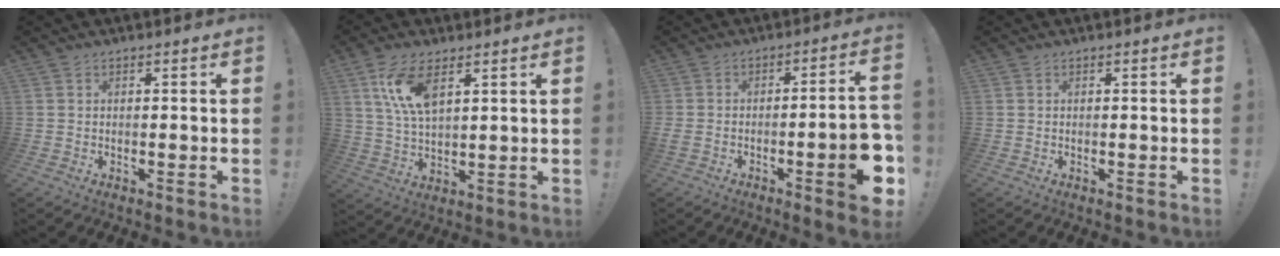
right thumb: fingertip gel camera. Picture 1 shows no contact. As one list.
[{"total": 10.4, "force": [5.1, 4.6, 7.8], "torque": [-0.155, -0.017, 0.090]}, {"total": 11.4, "force": [-4.2, 2.1, 10.4], "torque": [-0.153, 0.010, -0.064]}, {"total": 0.0}]